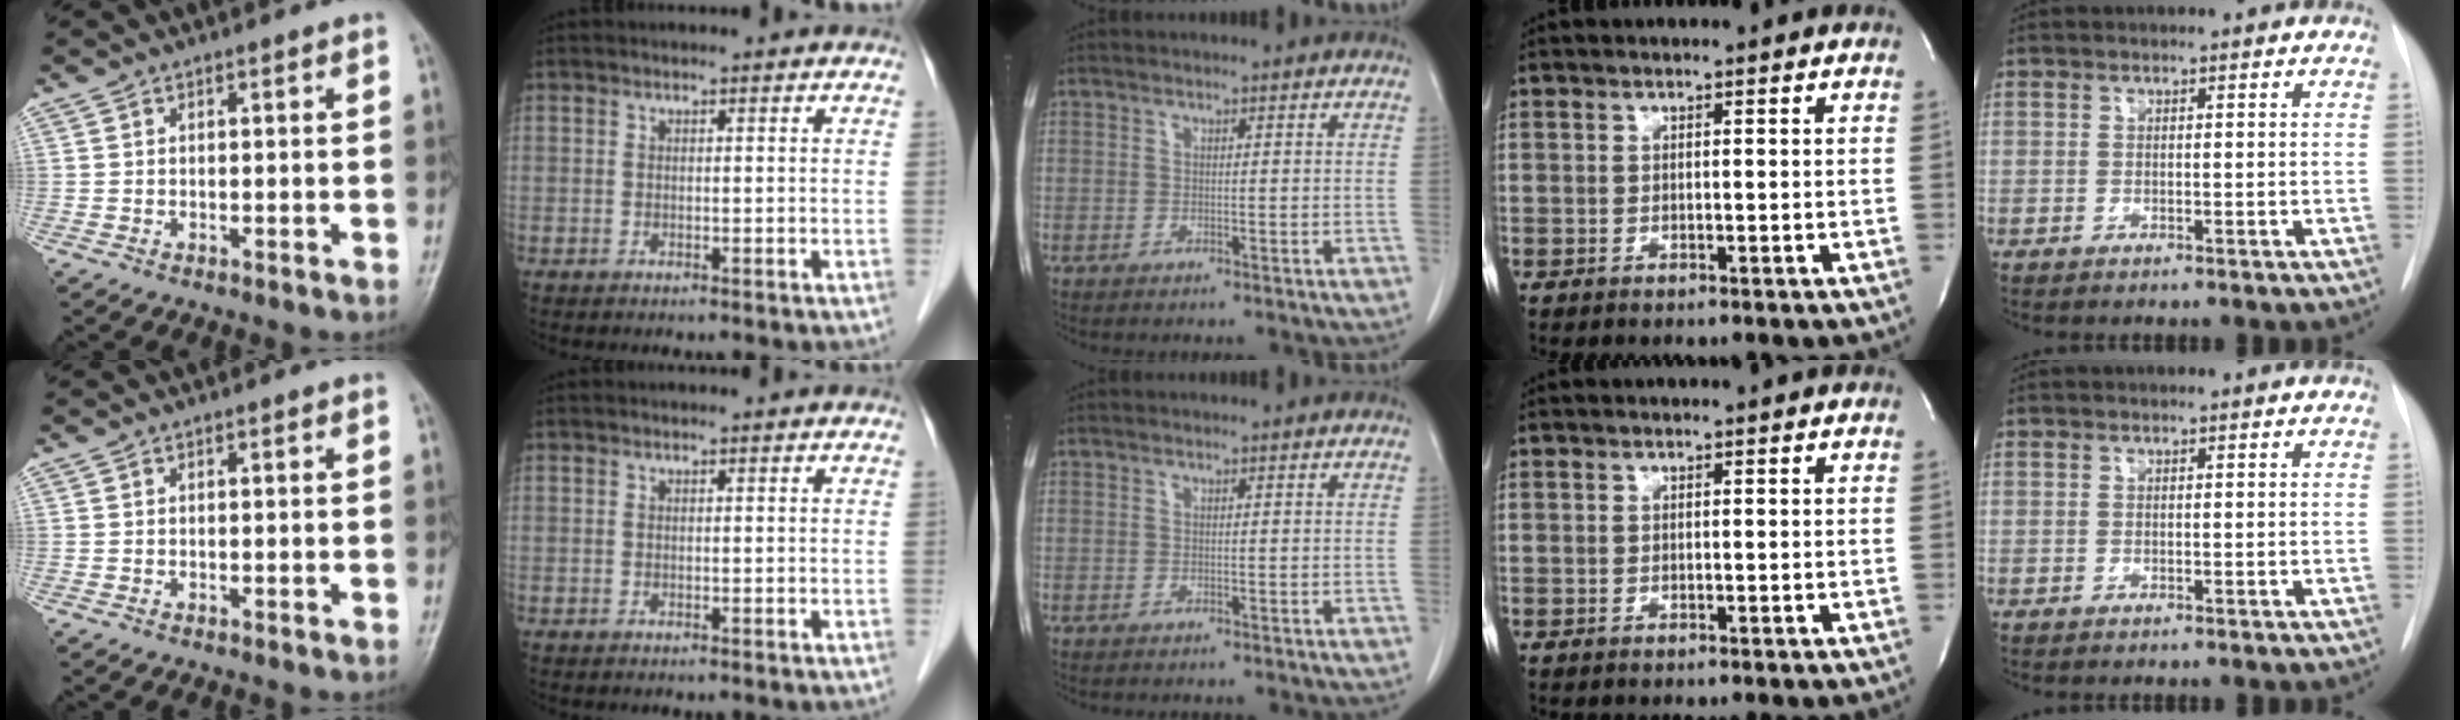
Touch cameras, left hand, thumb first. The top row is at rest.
{}